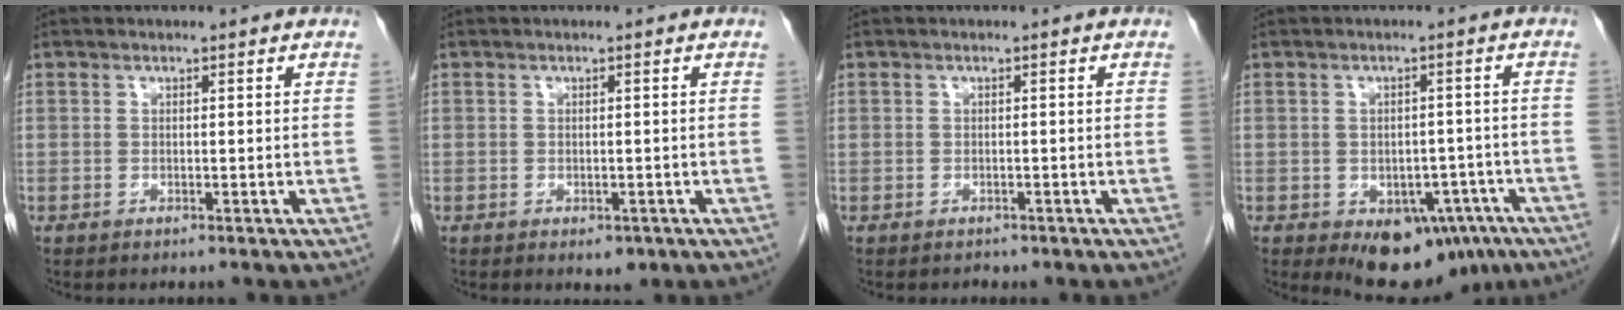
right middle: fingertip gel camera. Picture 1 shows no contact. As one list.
[{"total": 1.5, "force": [-0.8, 0.9, 0.9], "torque": [-0.012, -0.002, -0.001]}, {"total": 0.8, "force": [-0.6, 0.4, -0.2], "torque": [-0.011, -0.001, -0.010]}, {"total": 10.5, "force": [-6.1, 5.9, 6.2], "torque": [-0.063, 0.006, -0.074]}]